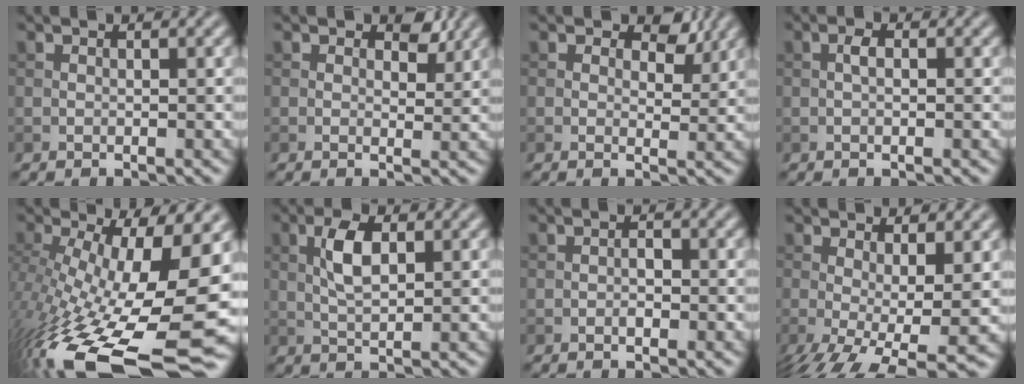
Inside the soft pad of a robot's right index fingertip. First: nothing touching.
{"total": 1.9, "force": [1.0, 1.0, 1.2], "torque": [-0.013, -0.006, 0.014]}
{"total": 3.3, "force": [1.7, 1.8, 2.1], "torque": [-0.028, -0.004, 0.022]}
{"total": 1.4, "force": [-0.2, 0.4, 1.3], "torque": [-0.026, 0.002, -0.005]}
{"total": 16.9, "force": [-4.9, 5.6, 15.2], "torque": [-0.277, -0.017, -0.078]}
{"total": 3.7, "force": [0.8, 1.5, 3.3], "torque": [-0.068, 0.003, 0.016]}
{"total": 1.1, "force": [-0.4, 0.5, 0.9], "torque": [-0.013, 0.002, -0.008]}
{"total": 8.7, "force": [-2.6, 2.6, 7.9], "torque": [-0.132, -0.027, -0.031]}